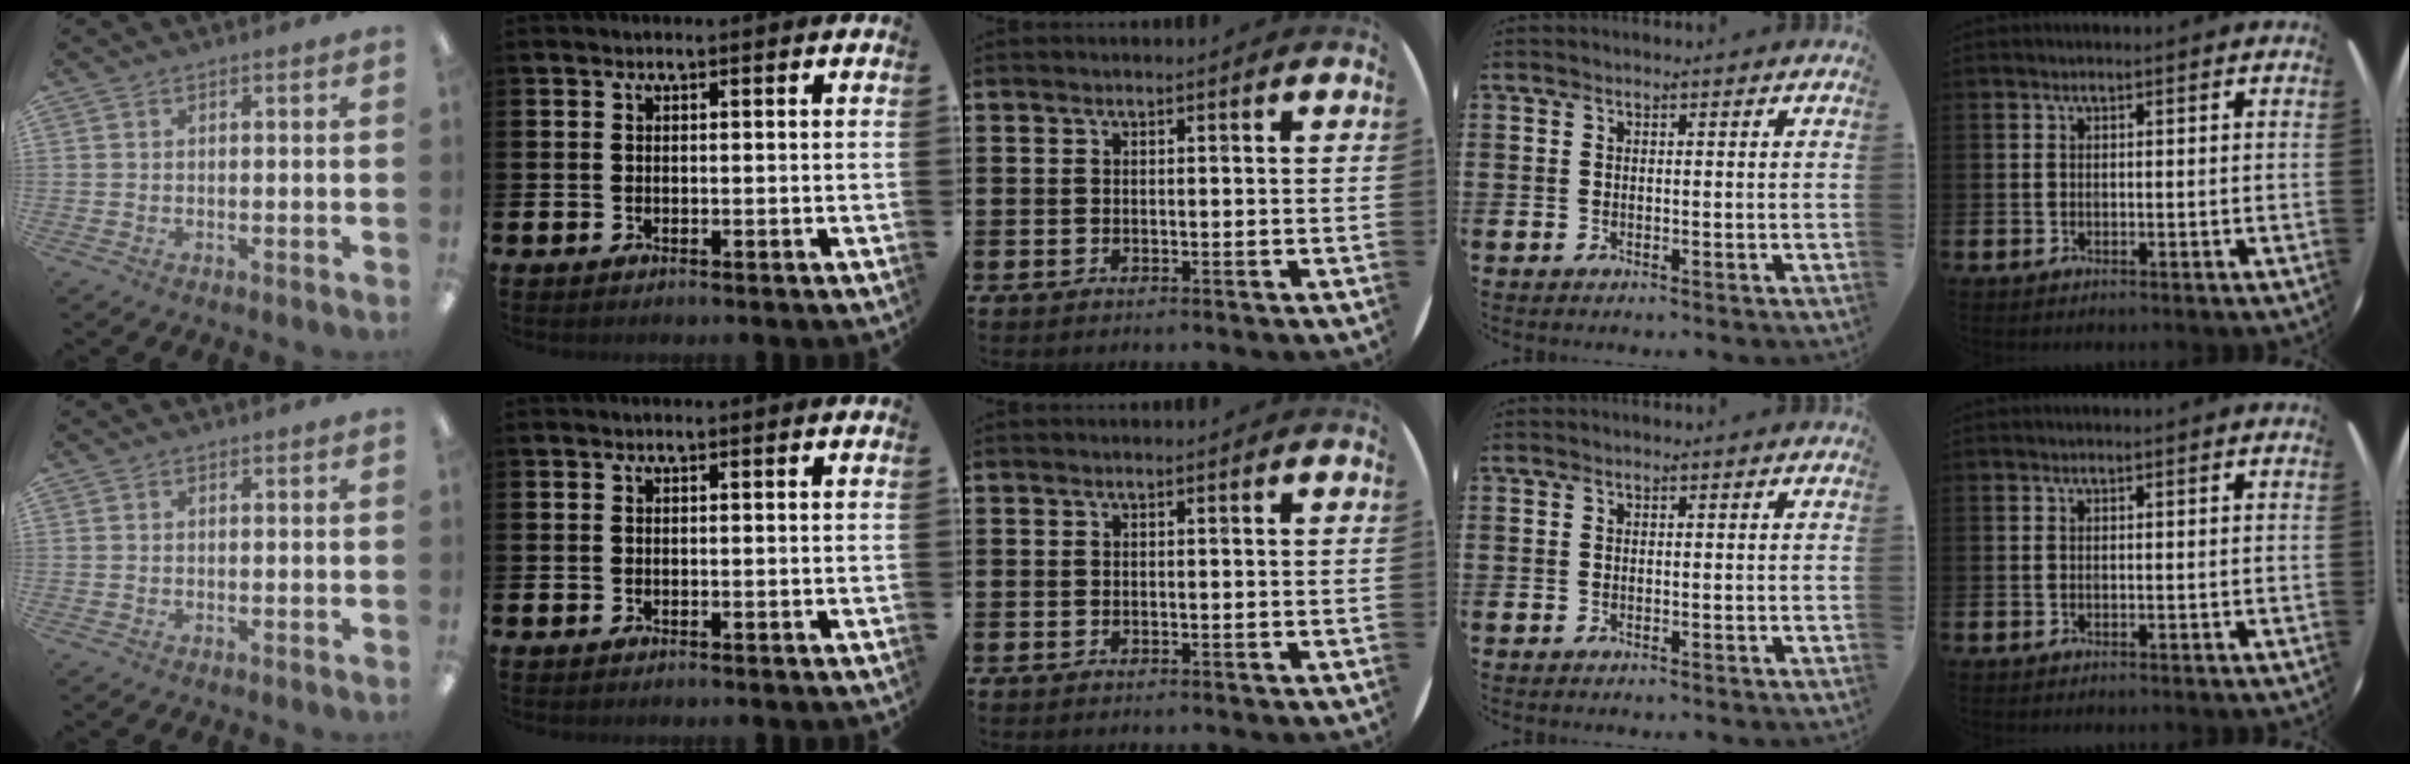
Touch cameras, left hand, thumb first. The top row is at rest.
{}